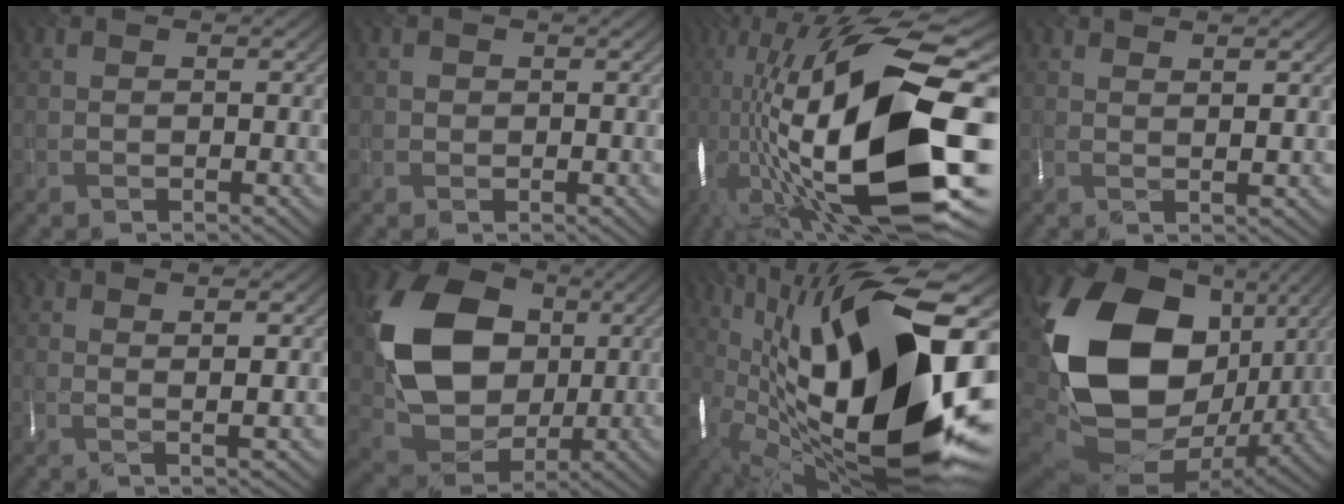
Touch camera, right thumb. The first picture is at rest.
{"total": 0.6, "force": [0.0, 0.5, 0.1], "torque": [-0.005, -0.001, -0.002]}
{"total": 21.6, "force": [-3.2, 6.9, 20.2], "torque": [-0.374, -0.009, -0.057]}
{"total": 2.3, "force": [1.5, 0.2, 1.8], "torque": [-0.034, 0.000, 0.028]}
{"total": 3.1, "force": [1.4, 0.1, 2.8], "torque": [-0.050, 0.001, 0.023]}
{"total": 15.0, "force": [2.8, 11.2, 9.6], "torque": [-0.204, 0.002, 0.050]}
{"total": 22.5, "force": [0.2, 8.9, 20.7], "torque": [-0.383, 0.008, -0.010]}
{"total": 20.0, "force": [2.9, 14.2, 13.8], "torque": [-0.342, -0.033, 0.071]}